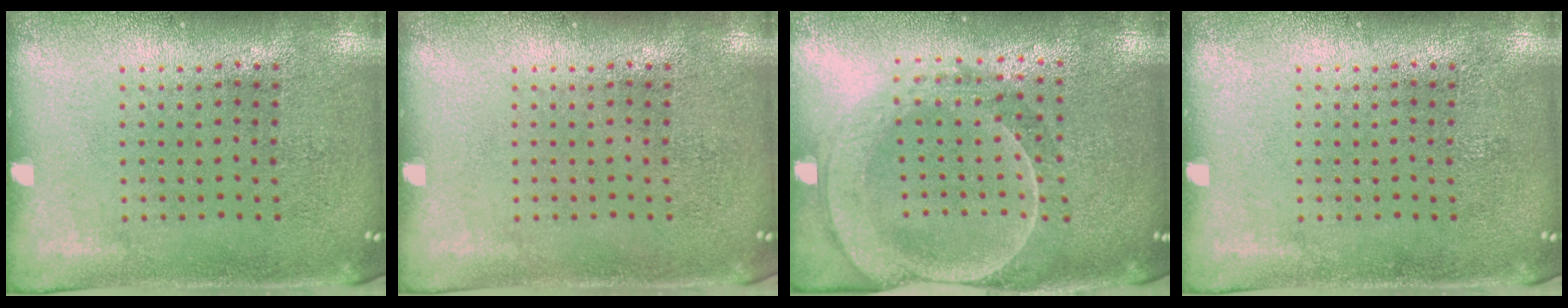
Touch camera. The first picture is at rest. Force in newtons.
{"total": 0.0}
{"total": 2.2, "press": 2.1, "slide": 0.9}
{"total": 0.0}